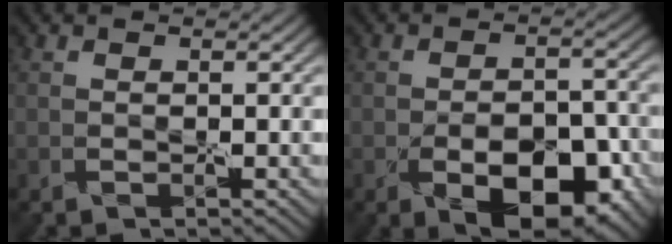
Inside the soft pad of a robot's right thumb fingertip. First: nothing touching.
{"total": 8.6, "force": [-4.3, 4.2, 6.2], "torque": [-0.089, -0.004, -0.060]}